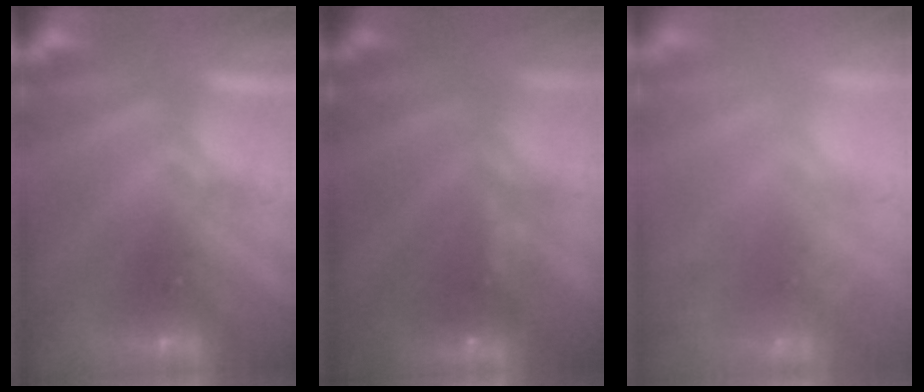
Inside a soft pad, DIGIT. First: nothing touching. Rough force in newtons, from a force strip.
{"total": 7.4}
{"total": 7.2}